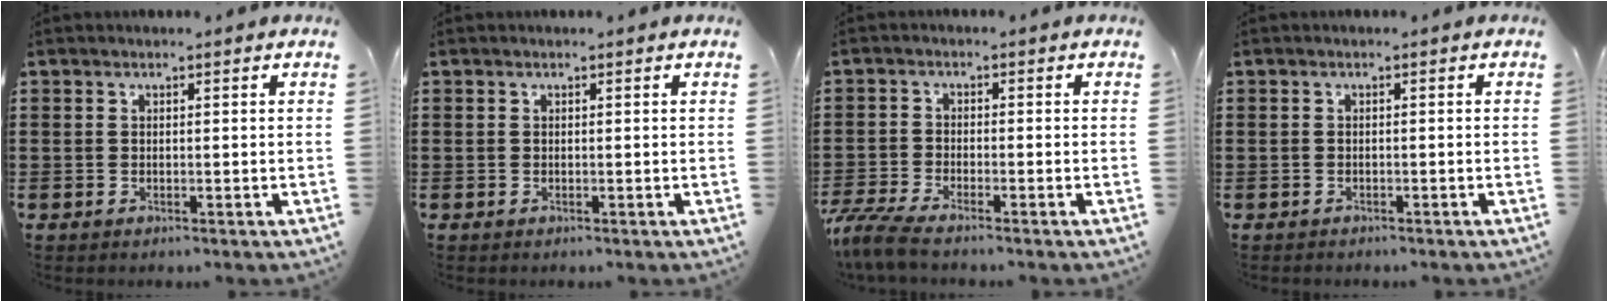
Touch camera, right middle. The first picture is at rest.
{"total": 0.0}
{"total": 4.3, "force": [-3.8, 0.2, 1.9], "torque": [-0.061, -0.015, -0.083]}
{"total": 0.8, "force": [-0.7, 0.4, -0.1], "torque": [0.001, 0.003, -0.016]}